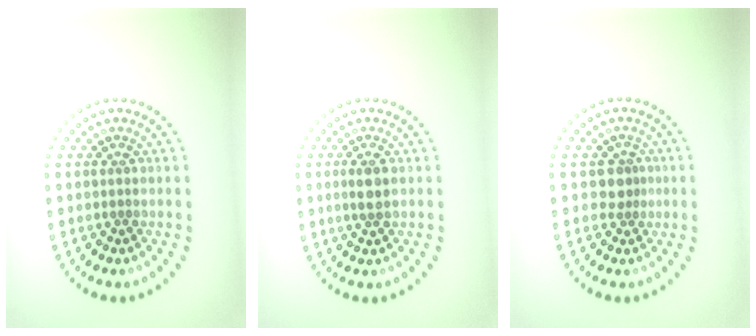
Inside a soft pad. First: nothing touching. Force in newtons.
{"total": 1.8, "press": 1.6, "slide": 0.6}
{"total": 1.4, "press": 1.0, "slide": 1.0}